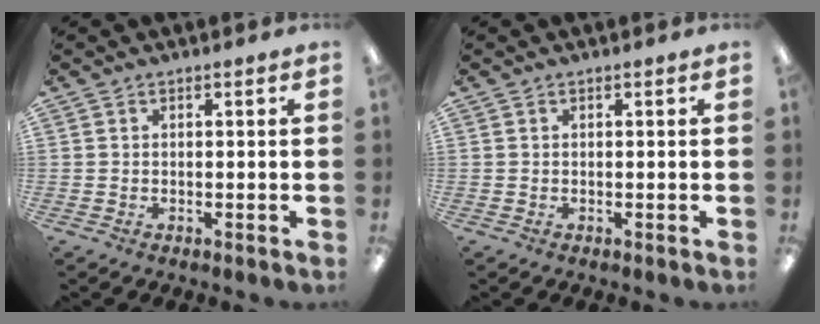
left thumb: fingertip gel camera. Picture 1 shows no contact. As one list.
[{"total": 0.0}]